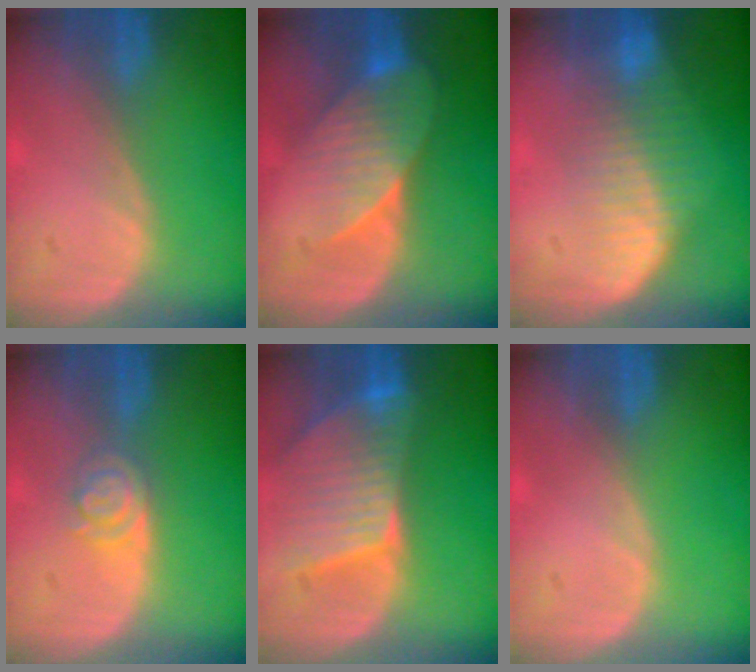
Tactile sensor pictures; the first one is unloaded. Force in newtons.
{"total": 7.9, "press": 7.2, "slide": 3.2}
{"total": 7.5, "press": 6.7, "slide": 3.4}
{"total": 4.0, "press": 3.6, "slide": 1.6}
{"total": 9.5, "press": 8.4, "slide": 4.5}
{"total": 0.0}